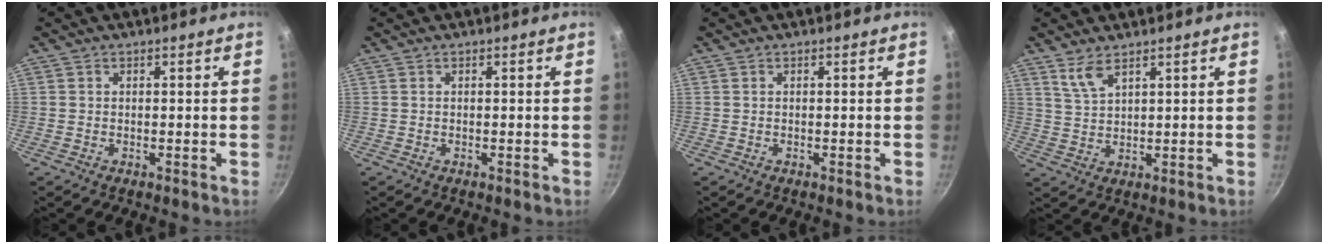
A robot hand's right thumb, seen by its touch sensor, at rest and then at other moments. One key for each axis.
{"total": 0.0}
{"total": 0.0}
{"total": 4.3, "fx": 3.0, "fy": 1.5, "fz": 2.7, "tx": -0.052, "ty": -0.018, "tz": 0.067}